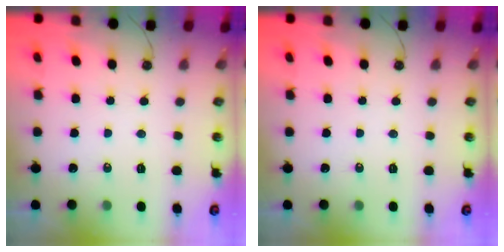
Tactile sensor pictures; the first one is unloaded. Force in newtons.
{"total": 0.0}